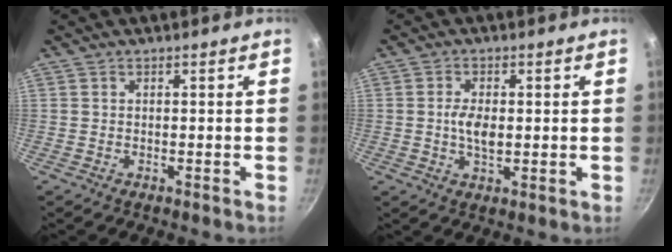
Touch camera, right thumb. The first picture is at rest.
{"total": 4.7, "force": [0.2, 2.4, 4.1], "torque": [-0.075, -0.004, 0.002]}